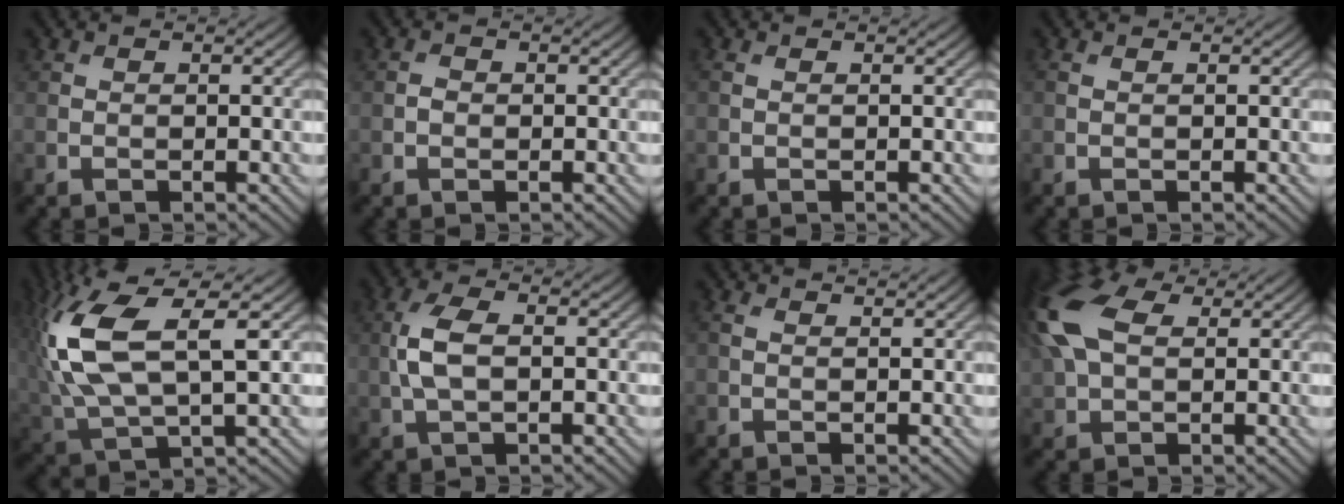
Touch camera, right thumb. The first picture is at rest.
{"total": 0.9, "force": [-0.2, 0.7, 0.4], "torque": [-0.008, -0.001, -0.009]}
{"total": 0.0}
{"total": 0.0}
{"total": 13.3, "force": [3.2, 6.0, 11.5], "torque": [-0.272, 0.007, 0.067]}
{"total": 5.1, "force": [0.1, 2.5, 4.5], "torque": [-0.110, 0.007, -0.002]}
{"total": 1.9, "force": [1.3, 0.6, 1.3], "torque": [-0.032, 0.004, 0.017]}
{"total": 12.8, "force": [4.0, 7.5, 9.6], "torque": [-0.262, 0.029, 0.072]}